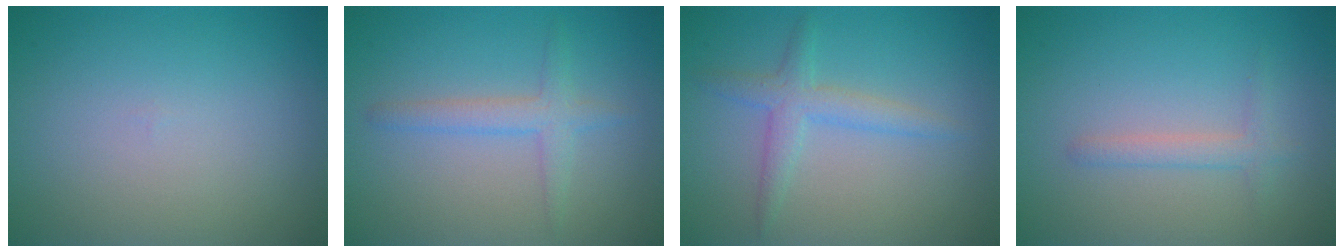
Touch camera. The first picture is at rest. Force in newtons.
{"total": 2.3, "press": 2.3, "slide": 0.1}
{"total": 1.8, "press": 1.8, "slide": 0.1}
{"total": 1.5, "press": 1.5, "slide": 0.0}